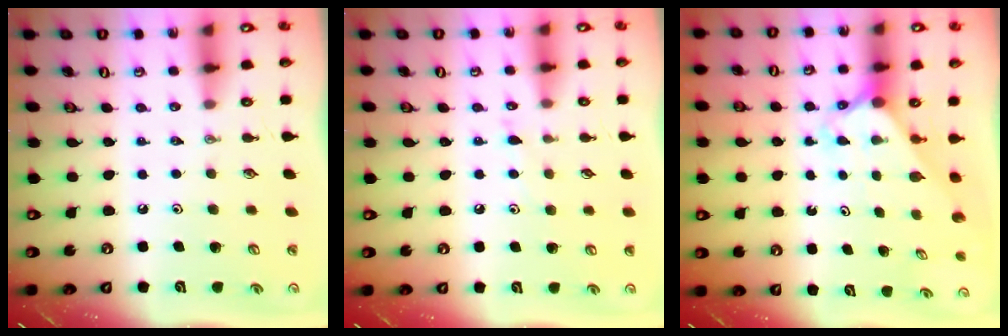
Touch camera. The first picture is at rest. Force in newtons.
{"total": 4.3, "press": 4.3, "slide": 0.6}
{"total": 2.0, "press": 2.0, "slide": 0.2}